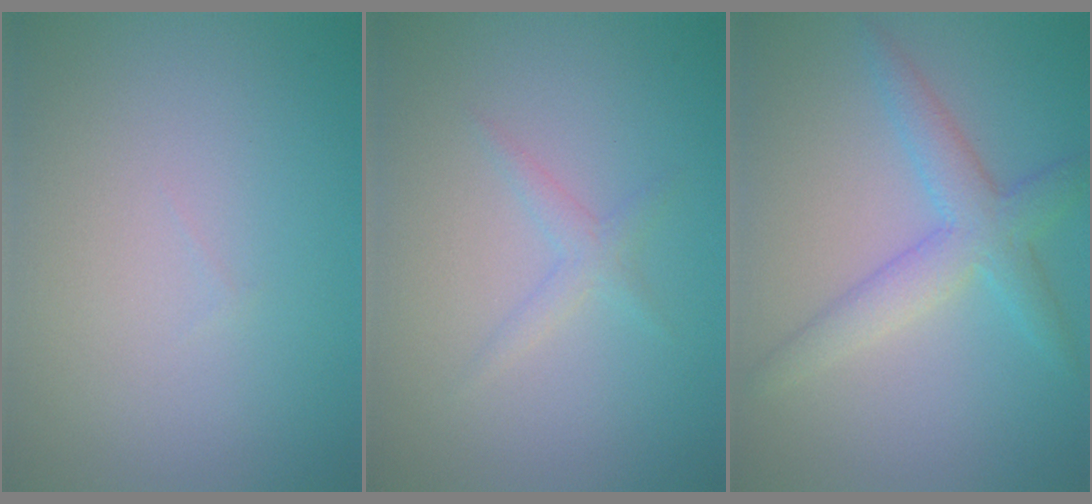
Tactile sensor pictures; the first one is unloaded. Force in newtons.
{"total": 1.3, "press": 1.3, "slide": 0.0}
{"total": 3.9, "press": 3.9, "slide": 0.2}